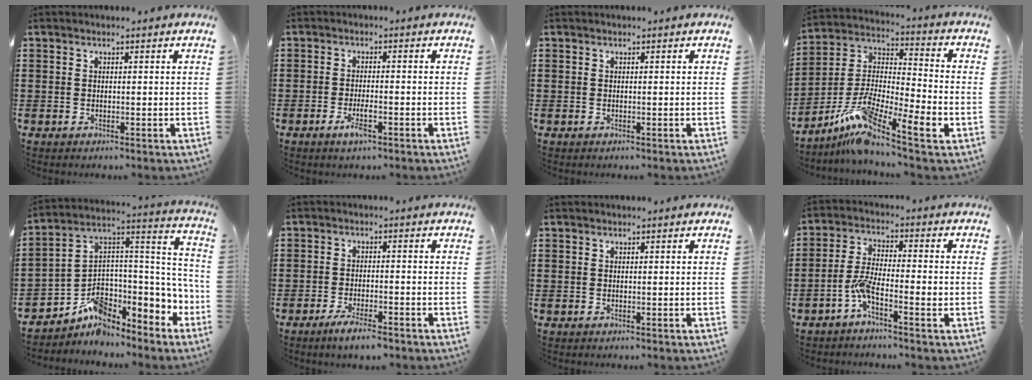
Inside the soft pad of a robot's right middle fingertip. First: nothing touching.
{"total": 3.3, "force": [-1.6, 0.7, 2.8], "torque": [-0.059, -0.004, -0.033]}
{"total": 0.0}
{"total": 9.5, "force": [-6.3, 1.1, 7.1], "torque": [-0.166, -0.030, -0.137]}
{"total": 5.6, "force": [-3.2, 3.8, 2.6], "torque": [-0.057, -0.030, -0.062]}
{"total": 3.6, "force": [-3.0, 0.4, 2.0], "torque": [-0.041, -0.002, -0.057]}
{"total": 0.0}
{"total": 5.4, "force": [-2.3, 1.5, 4.7], "torque": [-0.100, 0.000, -0.047]}